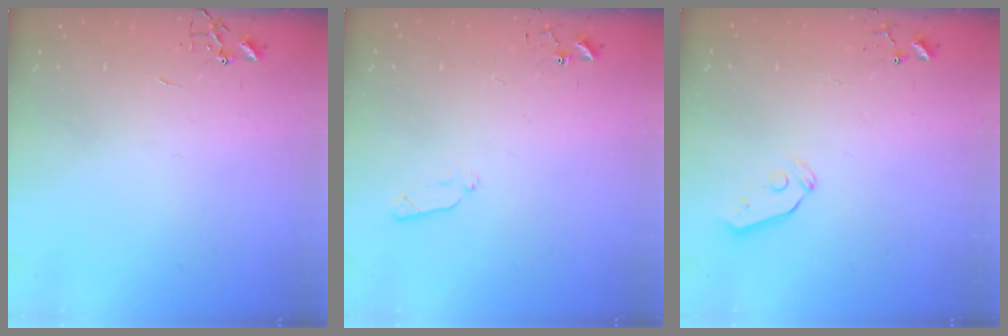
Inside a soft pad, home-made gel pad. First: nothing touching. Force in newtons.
{"total": 5.6, "press": 5.6, "slide": 0.8}
{"total": 4.9, "press": 4.8, "slide": 0.8}